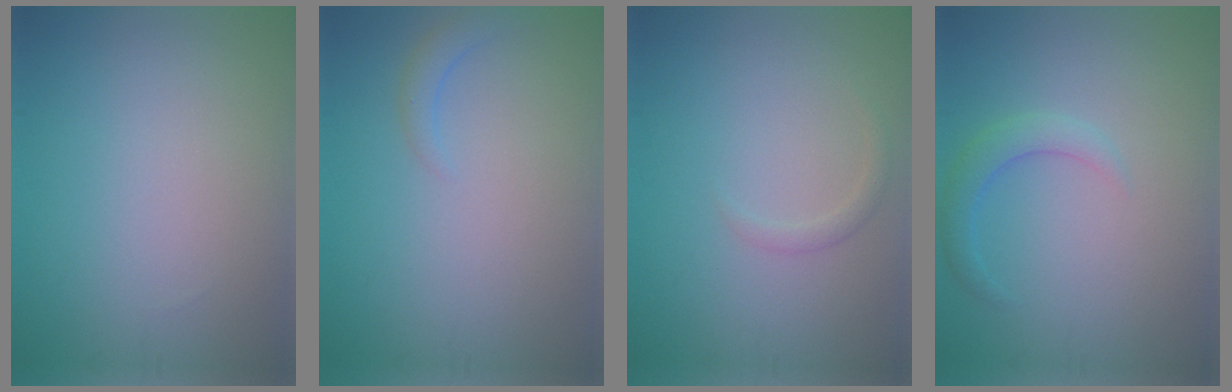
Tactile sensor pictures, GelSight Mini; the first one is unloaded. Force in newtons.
{"total": 1.4, "press": 1.4, "slide": 0.2}
{"total": 0.9, "press": 0.9, "slide": 0.0}
{"total": 2.2, "press": 2.1, "slide": 0.2}